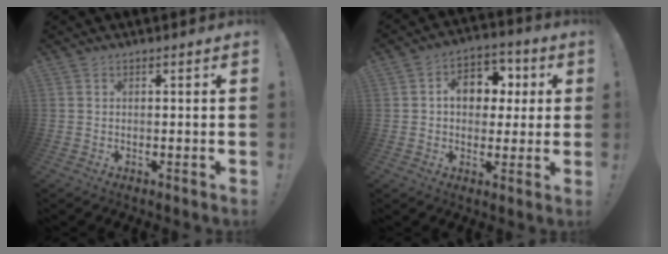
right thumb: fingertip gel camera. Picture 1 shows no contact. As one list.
[{"total": 10.9, "force": [2.1, 8.3, 6.7], "torque": [-0.095, 0.003, 0.042]}]